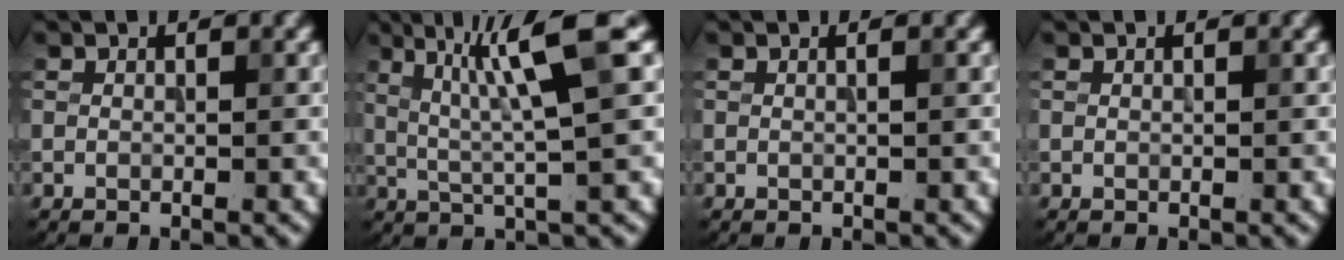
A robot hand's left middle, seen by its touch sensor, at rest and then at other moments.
{"total": 7.3, "force": [2.3, 0.7, 6.9], "torque": [-0.122, 0.014, 0.041]}
{"total": 0.6, "force": [0.1, 0.2, 0.5], "torque": [-0.006, 0.001, -0.005]}
{"total": 0.0}